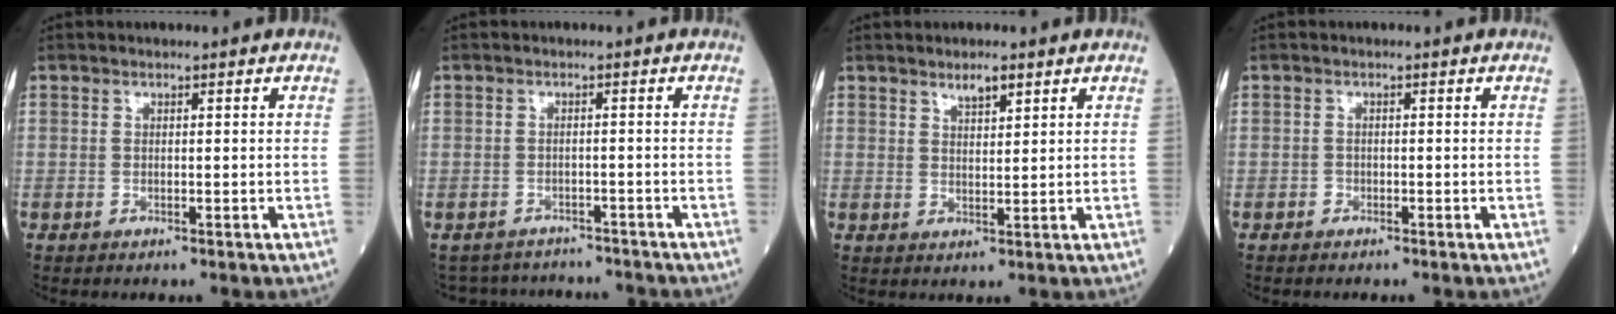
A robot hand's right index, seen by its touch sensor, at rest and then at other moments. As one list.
[{"total": 7.7, "force": [-7.3, 2.7, 0.2], "torque": [-0.004, 0.020, -0.091]}, {"total": 2.7, "force": [2.0, 0.6, 1.7], "torque": [-0.032, -0.002, 0.035]}, {"total": 0.6, "force": [-0.4, 0.4, 0.1], "torque": [-0.003, 0.003, -0.009]}]